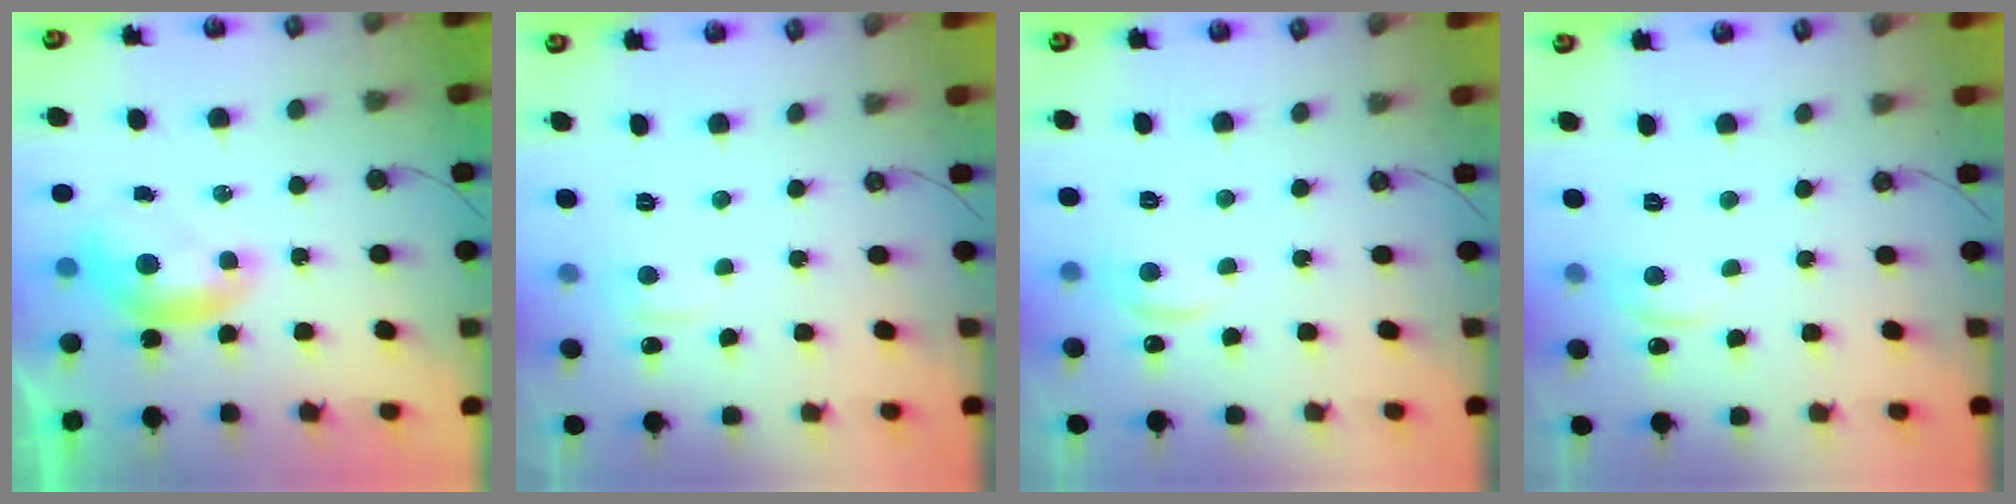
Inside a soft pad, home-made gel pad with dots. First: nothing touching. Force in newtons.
{"total": 1.9, "press": 1.8, "slide": 0.6}
{"total": 2.6, "press": 2.5, "slide": 0.8}
{"total": 1.8, "press": 1.7, "slide": 0.7}